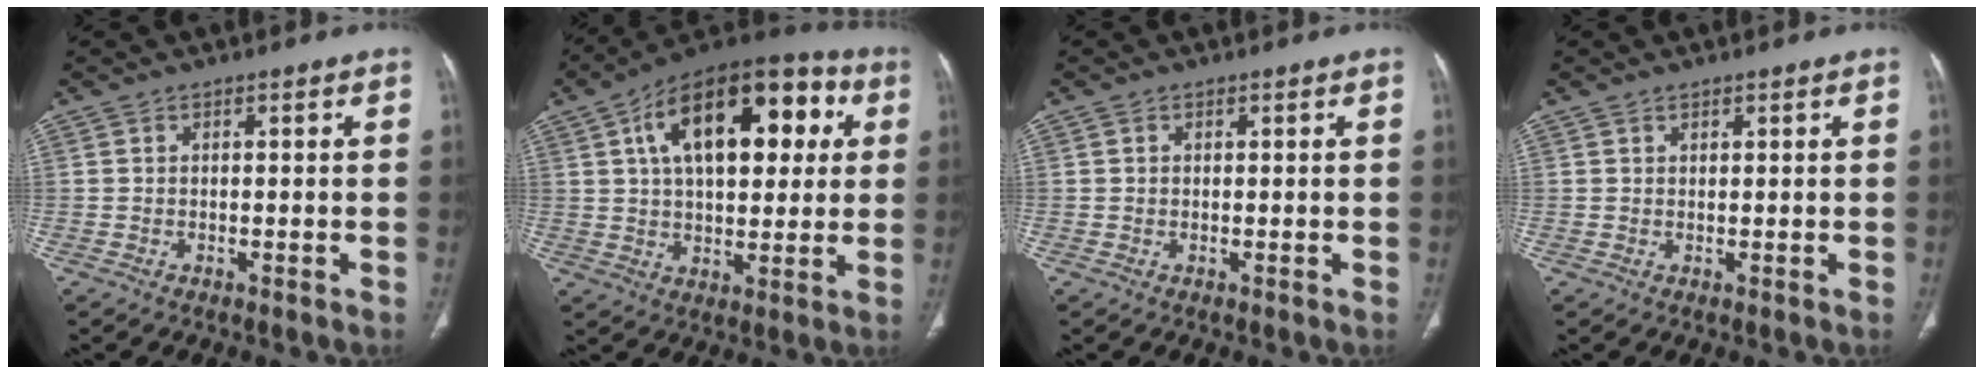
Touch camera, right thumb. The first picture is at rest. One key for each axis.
{"total": 23.6, "fx": 6.7, "fy": 12.4, "fz": 18.9, "tx": -0.260, "ty": 0.022, "tz": 0.096}
{"total": 0.5, "fx": 0.1, "fy": 0.5, "fz": 0.2, "tx": 0.001, "ty": 0.002, "tz": 0.001}
{"total": 0.6, "fx": 0.5, "fy": 0.3, "fz": 0.2, "tx": 0.000, "ty": -0.003, "tz": 0.007}